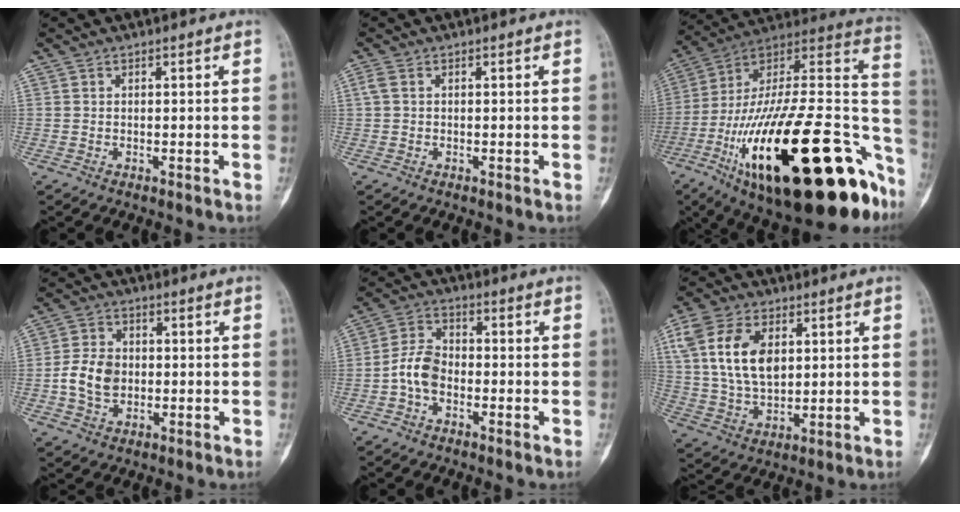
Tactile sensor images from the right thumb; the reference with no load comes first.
{"total": 1.4, "force": [0.3, 0.7, 1.1], "torque": [-0.036, 0.008, 0.007]}
{"total": 42.6, "force": [-16.8, 15.4, 36.0], "torque": [-0.505, 0.052, -0.268]}
{"total": 7.6, "force": [-0.9, 5.8, 4.9], "torque": [-0.082, 0.011, -0.019]}
{"total": 6.5, "force": [-2.1, 4.4, 4.4], "torque": [-0.079, 0.025, -0.051]}
{"total": 13.9, "force": [3.7, 8.7, 10.2], "torque": [-0.191, -0.005, 0.075]}